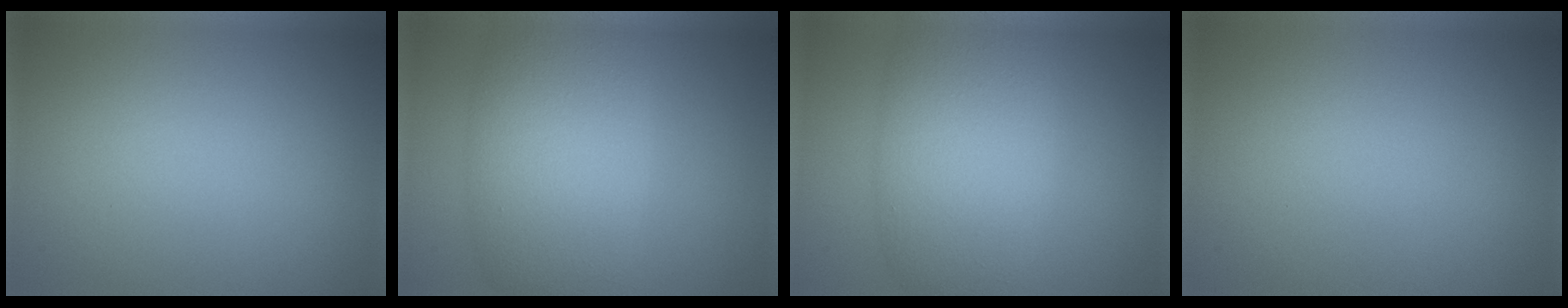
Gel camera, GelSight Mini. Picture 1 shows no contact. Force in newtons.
{"total": 8.8, "press": 8.8, "slide": 0.5}
{"total": 8.5, "press": 8.5, "slide": 0.4}
{"total": 0.0}